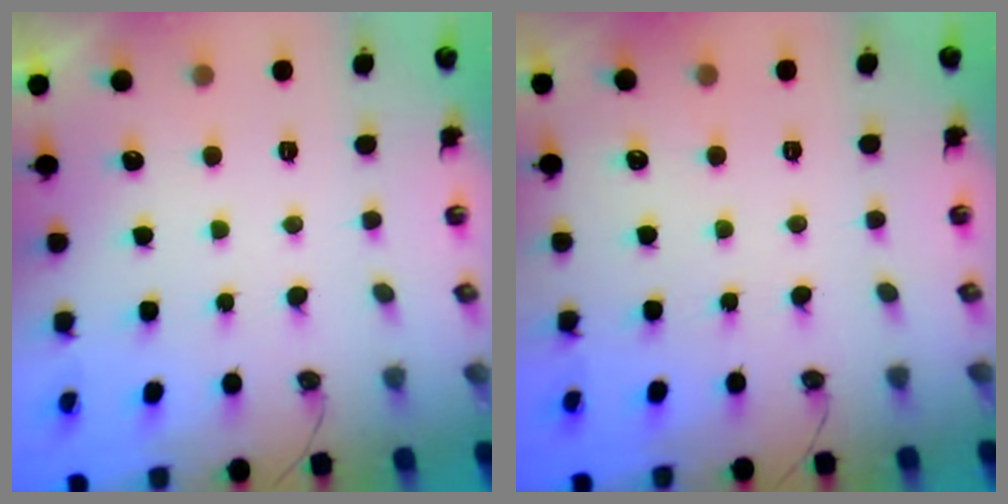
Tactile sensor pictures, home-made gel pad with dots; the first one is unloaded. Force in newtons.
{"total": 0.0}